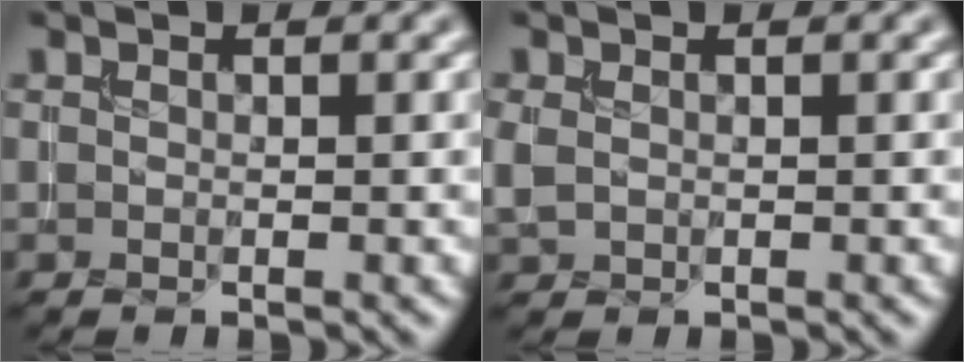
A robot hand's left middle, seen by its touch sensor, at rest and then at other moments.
{"total": 1.4, "force": [0.2, 1.1, 0.8], "torque": [-0.025, 0.001, 0.007]}